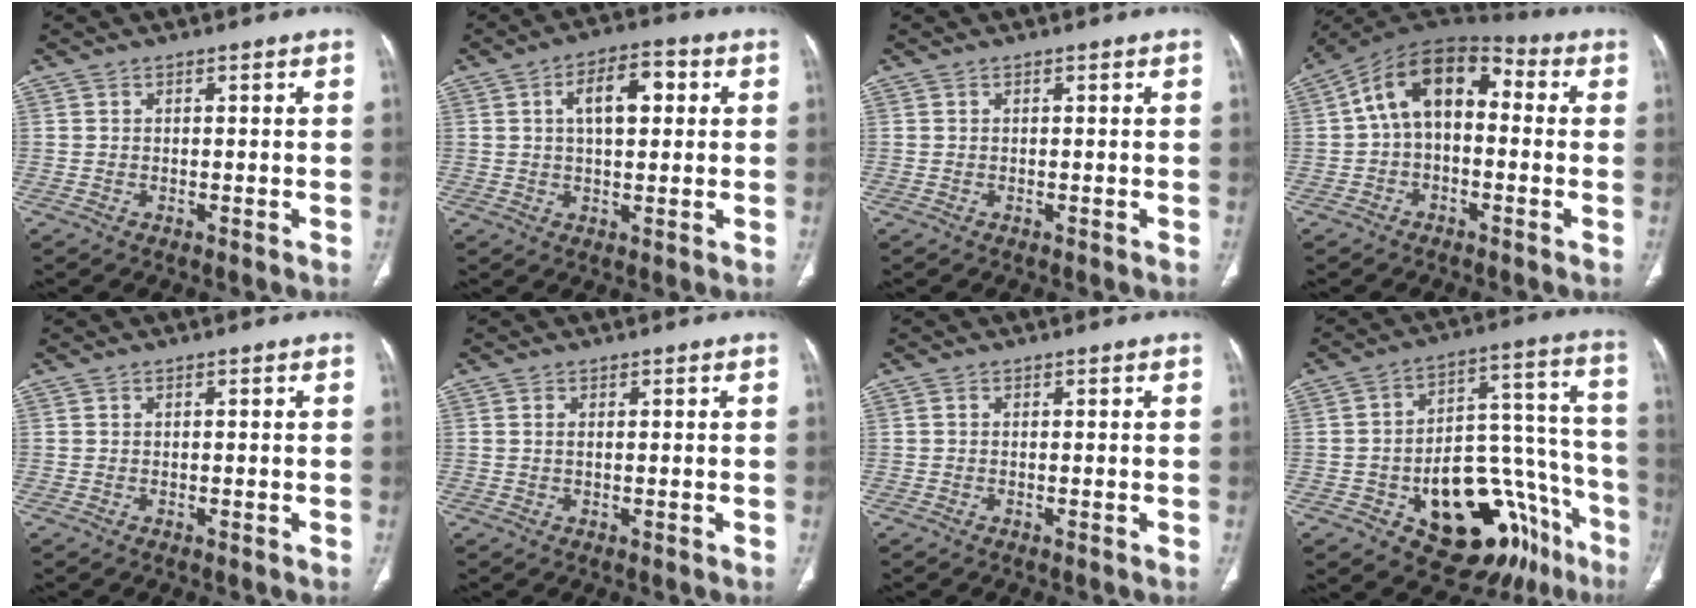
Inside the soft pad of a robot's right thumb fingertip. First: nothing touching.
{"total": 8.9, "force": [2.2, 4.4, 7.4], "torque": [-0.107, 0.015, 0.029]}
{"total": 0.0}
{"total": 12.8, "force": [0.8, 8.0, 10.0], "torque": [-0.143, 0.047, -0.002]}
{"total": 0.0}
{"total": 0.8, "force": [0.2, 0.4, 0.6], "torque": [-0.017, 0.002, 0.006]}
{"total": 0.0}
{"total": 24.5, "force": [-12.1, 12.9, 16.9], "torque": [-0.154, 0.106, -0.160]}